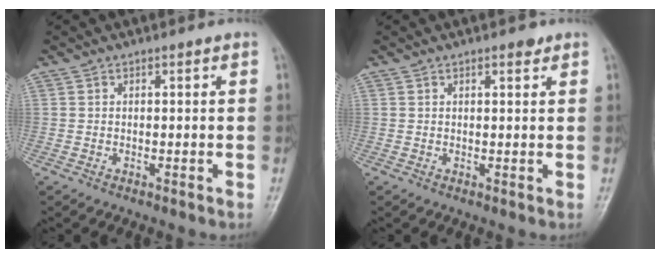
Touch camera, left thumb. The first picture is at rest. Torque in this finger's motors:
{"motor_torque": [-0.12, -0.07, -0.01, 0.10, -0.10]}